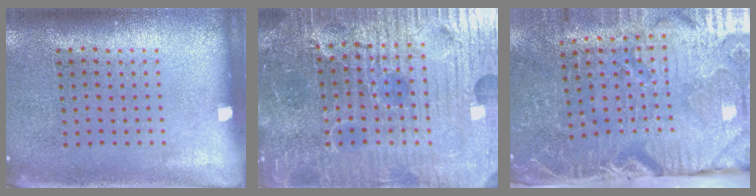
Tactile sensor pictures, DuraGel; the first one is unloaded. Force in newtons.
{"total": 6.8, "press": 6.1, "slide": 3.0}
{"total": 4.4, "press": 4.1, "slide": 1.4}